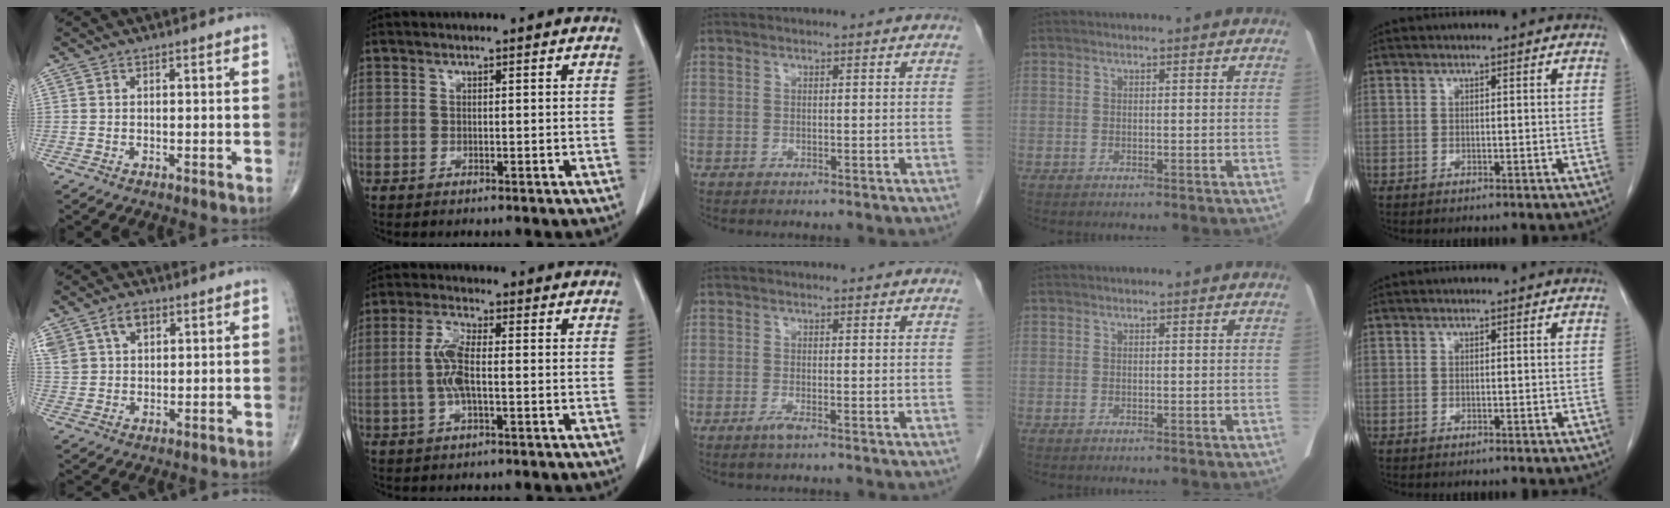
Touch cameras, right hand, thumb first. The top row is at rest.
{"thumb": {"total": 8.6, "force": [4.3, 5.9, 4.7], "torque": [-0.085, -0.002, 0.086]}, "index": {"total": 5.6, "force": [-0.5, 1.2, 5.5], "torque": [-0.124, 0.004, -0.014]}, "middle": {"total": 1.5, "force": [-1.0, 0.1, 1.1], "torque": [-0.026, -0.003, -0.019]}}